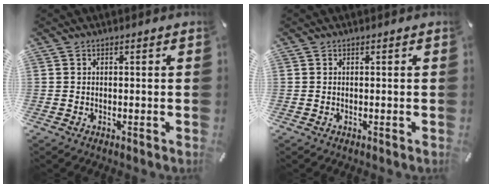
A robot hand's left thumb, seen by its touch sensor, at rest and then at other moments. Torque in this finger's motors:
{"motor_torque": [0.01, 0.01, -0.02, 0.00, 0.00]}